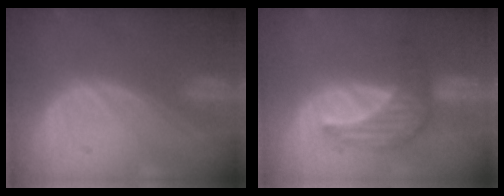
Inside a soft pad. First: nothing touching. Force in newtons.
{"total": 7.0, "press": 6.6, "slide": 2.3}